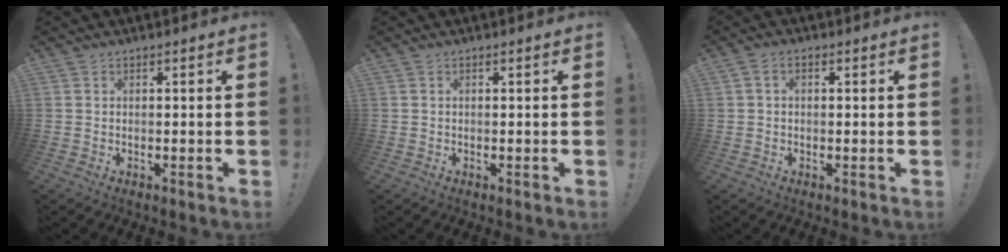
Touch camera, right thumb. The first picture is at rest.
{"total": 0.0}
{"total": 2.3, "force": [0.0, 1.6, 1.7], "torque": [-0.028, 0.006, 0.000]}